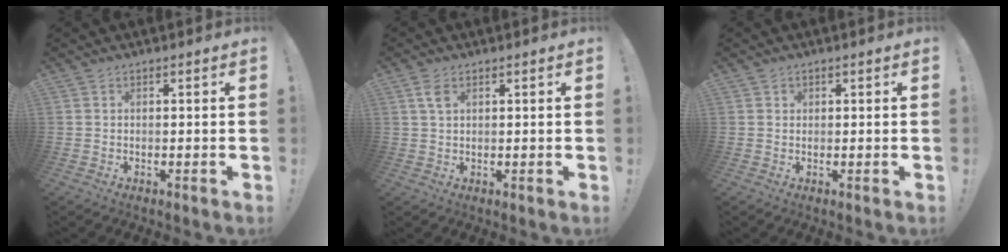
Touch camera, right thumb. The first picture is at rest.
{"total": 3.3, "force": [1.5, 1.7, 2.4], "torque": [-0.039, -0.002, 0.025]}
{"total": 1.0, "force": [0.5, 0.8, 0.1], "torque": [0.003, -0.001, 0.008]}